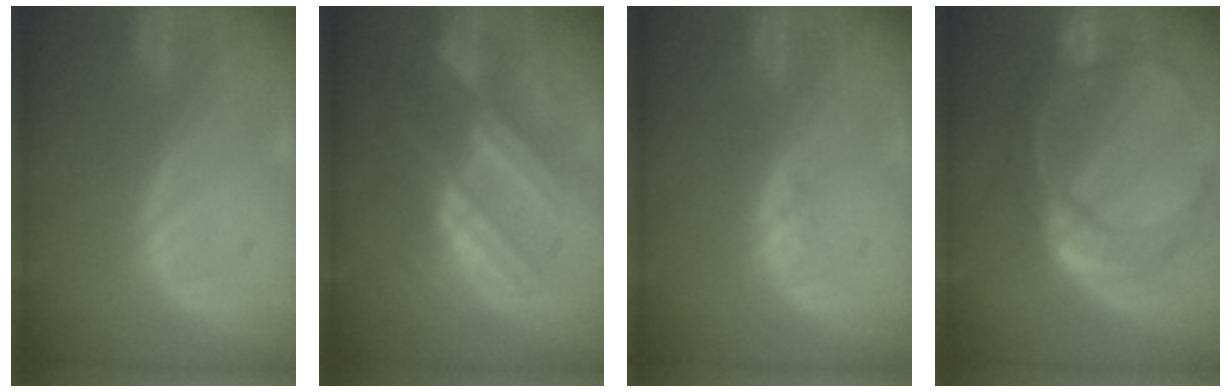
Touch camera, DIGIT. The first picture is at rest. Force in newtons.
{"total": 8.3, "press": 8.0, "slide": 2.0}
{"total": 1.1, "press": 0.8, "slide": 0.7}
{"total": 11.0, "press": 9.4, "slide": 5.8}